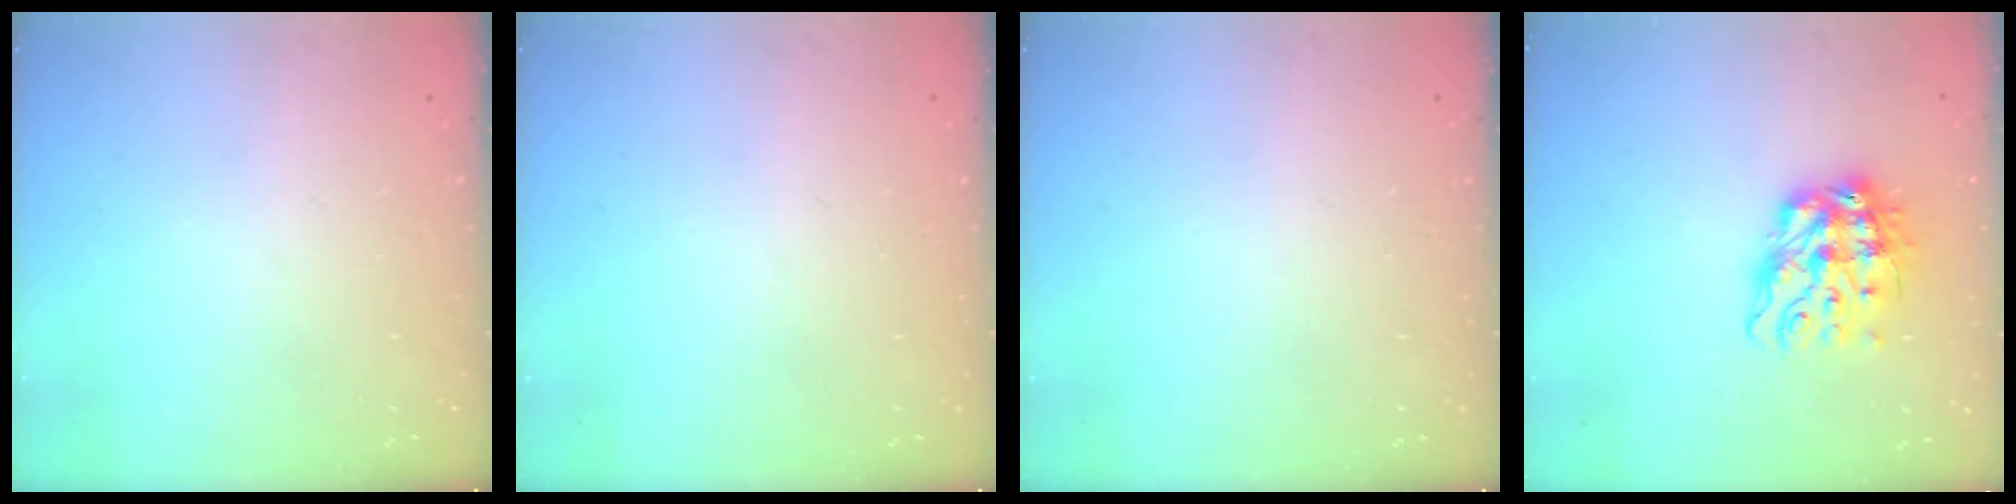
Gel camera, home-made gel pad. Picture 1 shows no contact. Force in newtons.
{"total": 0.0}
{"total": 0.0}
{"total": 11.3, "press": 11.2, "slide": 1.2}